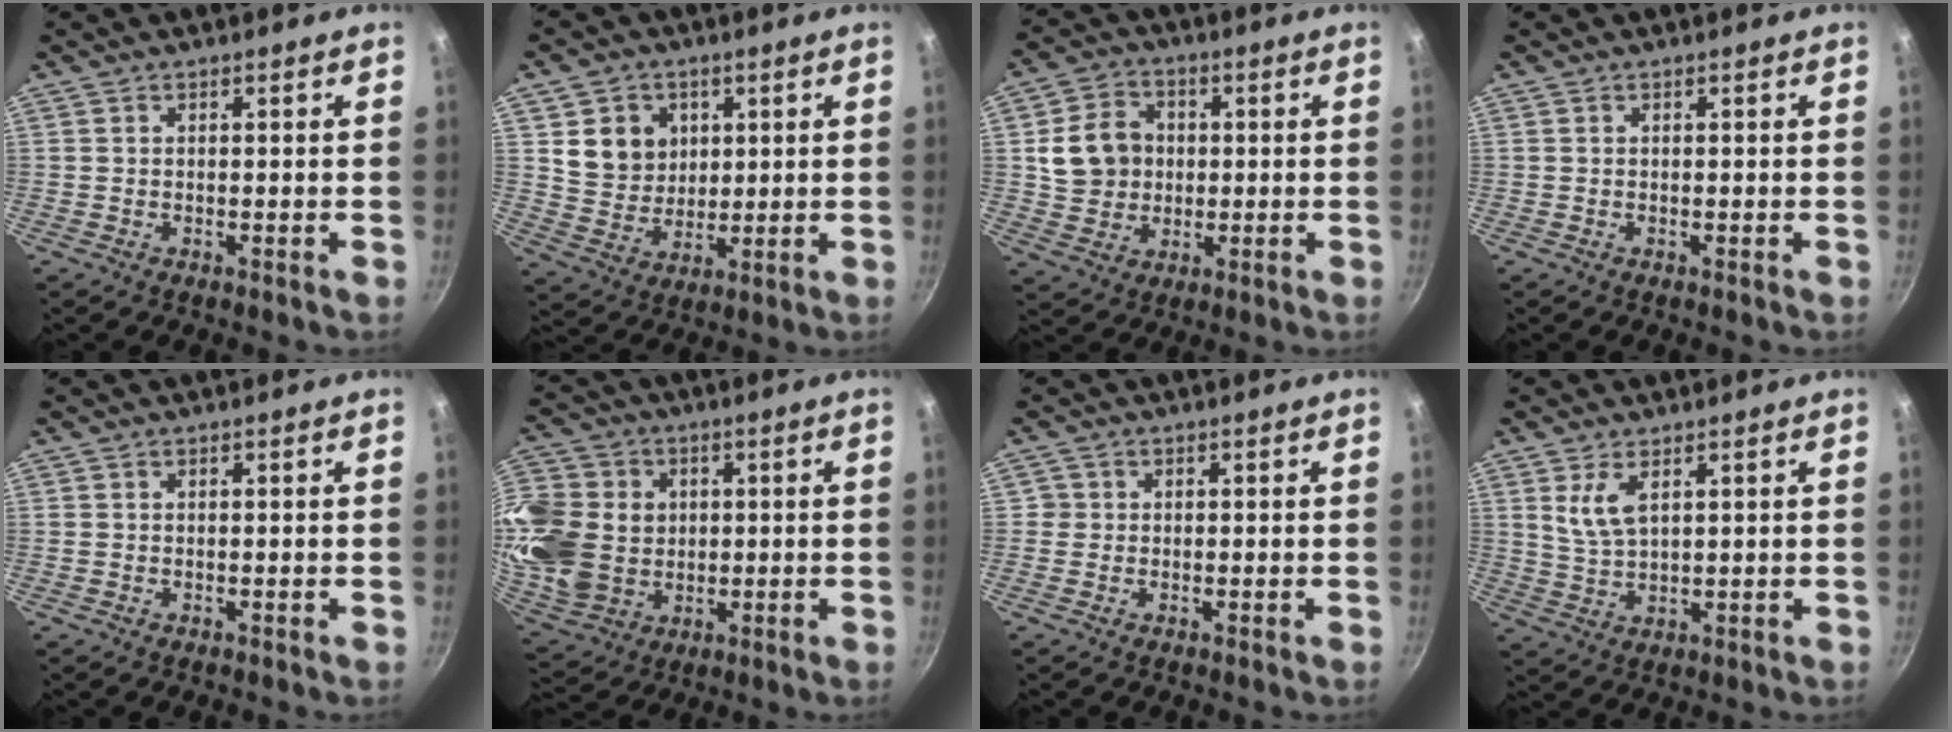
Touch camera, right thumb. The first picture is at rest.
{"total": 9.3, "force": [2.7, 8.1, 3.8], "torque": [-0.037, -0.013, 0.058]}
{"total": 10.3, "force": [1.1, 8.9, 5.1], "torque": [-0.063, 0.012, 0.018]}
{"total": 0.0}
{"total": 0.0}
{"total": 21.1, "force": [2.0, 17.7, 11.4], "torque": [-0.241, -0.001, 0.048]}
{"total": 1.4, "force": [-0.1, 1.3, 0.2], "torque": [0.007, 0.005, -0.004]}
{"total": 5.5, "force": [2.4, 2.6, 4.2], "torque": [-0.079, -0.020, 0.053]}